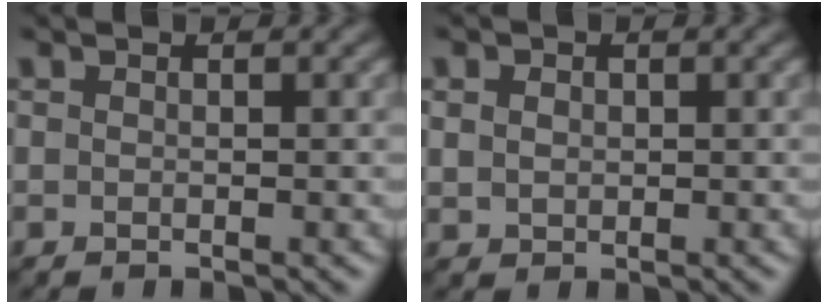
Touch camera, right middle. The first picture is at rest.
{"total": 1.5, "force": [0.4, 1.3, 0.7], "torque": [-0.011, 0.001, 0.008]}